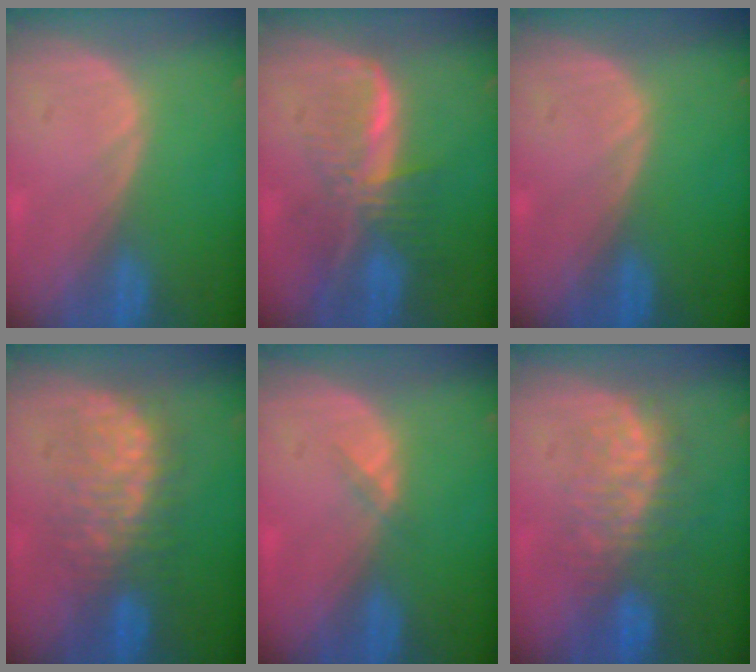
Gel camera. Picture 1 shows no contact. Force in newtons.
{"total": 8.2, "press": 7.0, "slide": 4.2}
{"total": 0.0}
{"total": 7.8, "press": 7.8, "slide": 0.4}
{"total": 1.3, "press": 0.9, "slide": 0.9}
{"total": 8.1, "press": 7.5, "slide": 3.1}